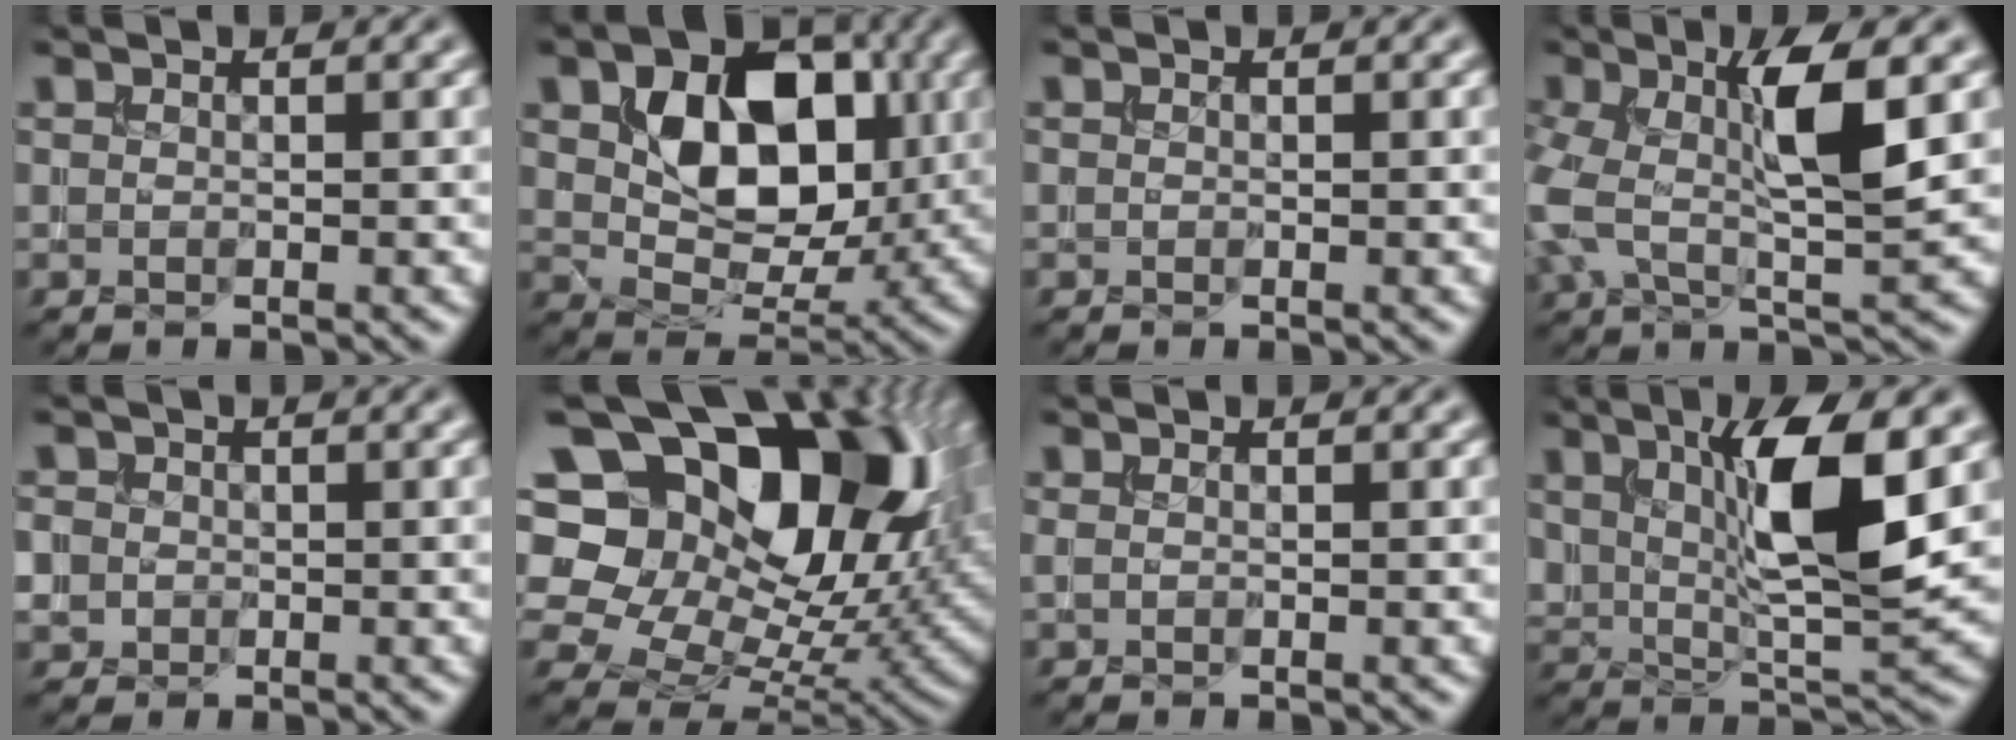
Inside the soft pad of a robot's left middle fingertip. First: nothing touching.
{"total": 9.7, "force": [2.2, 6.5, 6.8], "torque": [-0.119, -0.006, 0.035]}
{"total": 0.0}
{"total": 8.1, "force": [0.8, 3.0, 7.5], "torque": [-0.150, 0.006, 0.009]}
{"total": 2.7, "force": [-0.2, 2.6, 0.8], "torque": [-0.010, 0.007, -0.013]}
{"total": 19.1, "force": [5.8, 13.3, 12.4], "torque": [-0.213, 0.013, 0.117]}
{"total": 0.5, "force": [0.0, 0.3, 0.4], "torque": [-0.009, 0.000, -0.001]}
{"total": 8.5, "force": [2.6, 2.5, 7.7], "torque": [-0.138, -0.010, 0.049]}